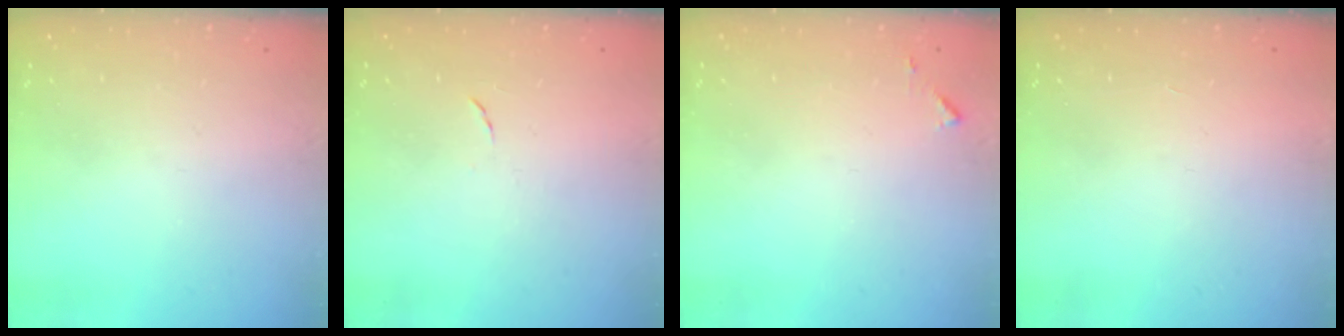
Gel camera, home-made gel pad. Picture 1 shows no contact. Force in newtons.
{"total": 4.2, "press": 4.2, "slide": 0.5}
{"total": 4.5, "press": 4.4, "slide": 0.4}
{"total": 1.7, "press": 1.7, "slide": 0.1}